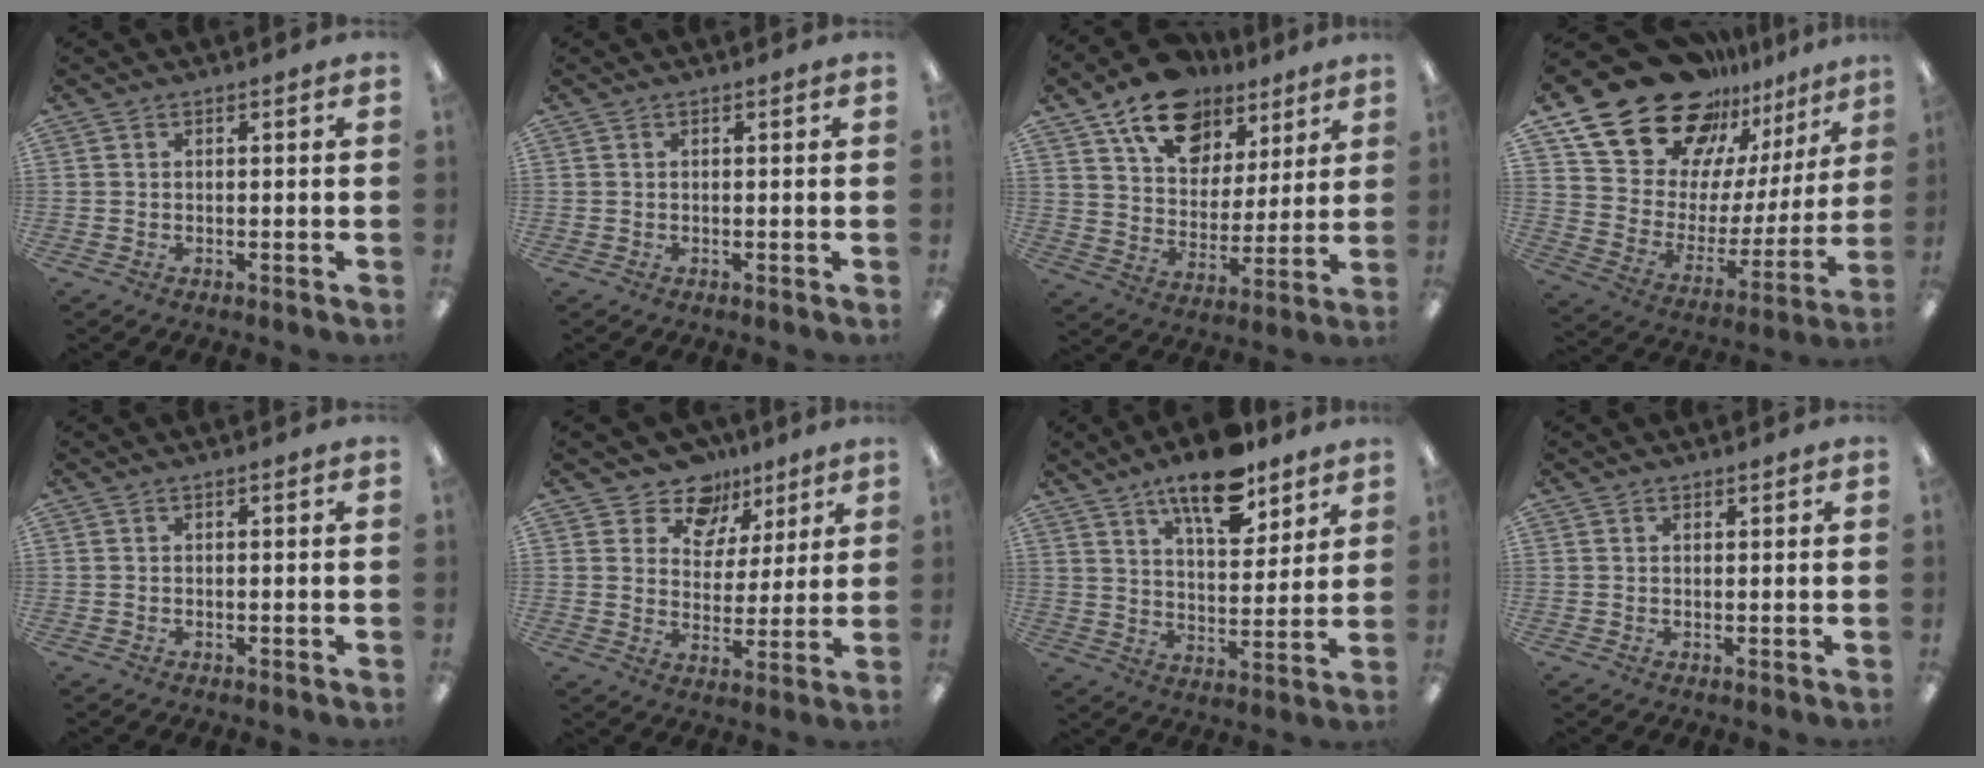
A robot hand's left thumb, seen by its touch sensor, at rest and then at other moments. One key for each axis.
{"total": 0.0}
{"total": 16.3, "fx": 10.9, "fy": 10.1, "fz": 6.8, "tx": -0.110, "ty": -0.057, "tz": 0.199}
{"total": 23.4, "fx": 18.5, "fy": 12.1, "fz": 7.9, "tx": -0.144, "ty": -0.128, "tz": 0.345}
{"total": 0.0}
{"total": 10.4, "fx": 7.7, "fy": 6.8, "fz": 2.0, "tx": -0.037, "ty": -0.055, "tz": 0.143}
{"total": 14.4, "fx": 10.1, "fy": 5.9, "fz": 8.3, "tx": -0.121, "ty": -0.052, "tz": 0.172}
{"total": 0.8, "fx": 0.6, "fy": 0.5, "fz": 0.1, "tx": -0.002, "ty": 0.001, "tz": 0.012}